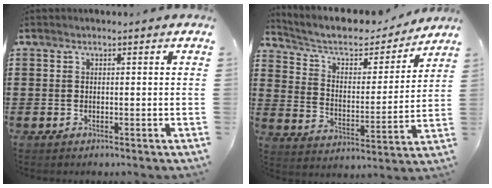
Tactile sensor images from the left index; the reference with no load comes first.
{"total": 6.5, "force": [5.3, 2.4, 2.7], "torque": [-0.081, -0.028, 0.086]}